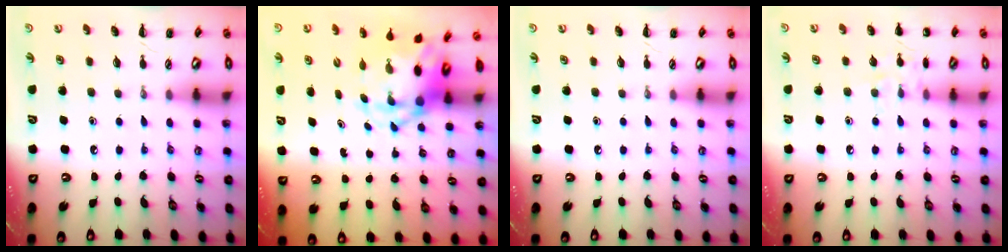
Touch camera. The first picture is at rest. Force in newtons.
{"total": 5.7, "press": 5.6, "slide": 1.0}
{"total": 0.0}
{"total": 8.1, "press": 7.9, "slide": 1.7}